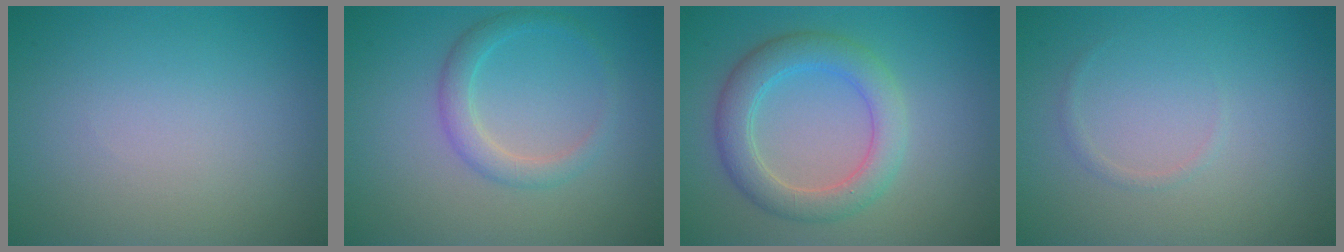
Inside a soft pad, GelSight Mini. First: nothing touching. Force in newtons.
{"total": 2.2, "press": 2.2, "slide": 0.1}
{"total": 4.4, "press": 4.4, "slide": 0.1}
{"total": 0.6, "press": 0.6, "slide": 0.1}